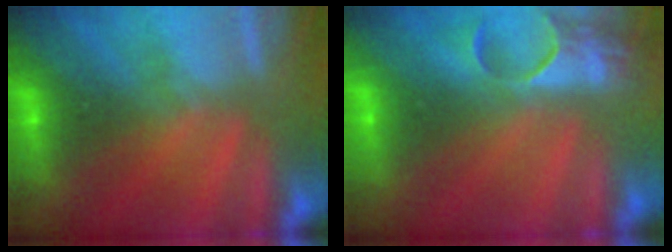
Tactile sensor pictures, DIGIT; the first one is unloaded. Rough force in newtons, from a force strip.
{"total": 4.8}